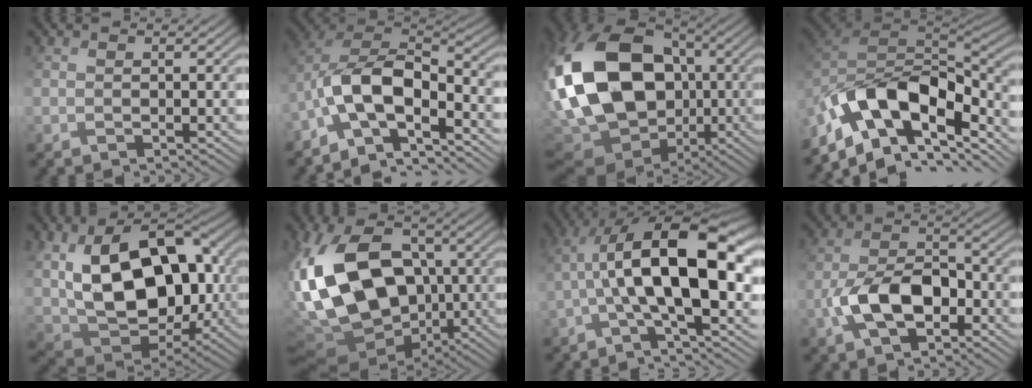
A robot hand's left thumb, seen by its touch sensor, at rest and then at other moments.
{"total": 10.9, "force": [-4.8, 4.7, 8.5], "torque": [-0.155, 0.006, -0.107]}
{"total": 22.1, "force": [-0.7, 16.1, 15.1], "torque": [-0.352, 0.001, -0.004]}
{"total": 15.6, "force": [-8.0, 8.5, 10.3], "torque": [-0.235, -0.002, -0.161]}
{"total": 17.4, "force": [1.6, 11.3, 13.2], "torque": [-0.250, -0.009, 0.034]}
{"total": 17.7, "force": [-0.8, 11.5, 13.4], "torque": [-0.294, -0.010, -0.020]}
{"total": 14.0, "force": [0.0, 4.9, 13.1], "torque": [-0.235, 0.018, -0.007]}
{"total": 8.3, "force": [-3.1, 4.5, 6.3], "torque": [-0.126, 0.008, -0.064]}